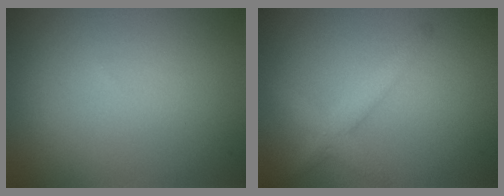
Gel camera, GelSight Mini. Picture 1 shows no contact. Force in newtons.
{"total": 2.7, "press": 2.7, "slide": 0.1}